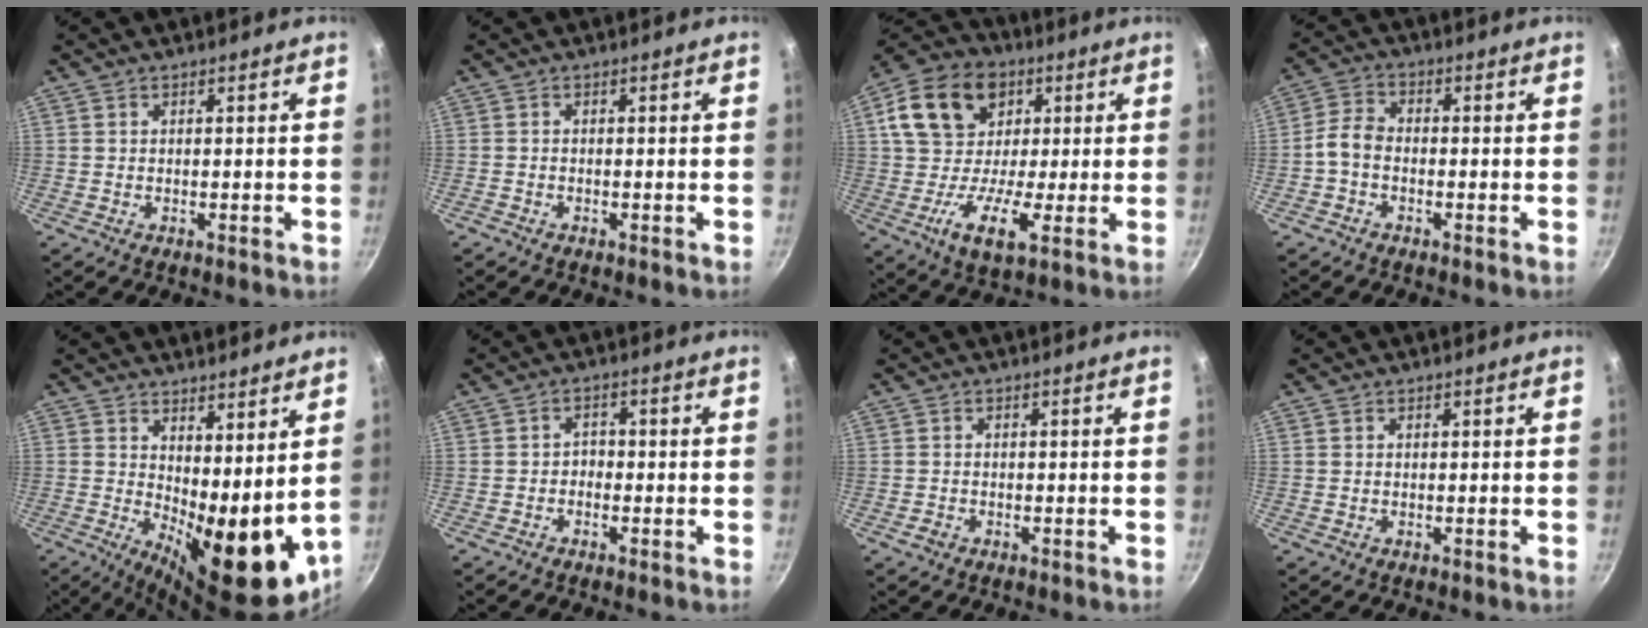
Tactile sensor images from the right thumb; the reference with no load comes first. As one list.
[{"total": 0.0}, {"total": 18.1, "force": [3.2, 13.4, 11.8], "torque": [-0.180, 0.016, 0.042]}, {"total": 4.1, "force": [-1.5, 2.8, 2.6], "torque": [-0.055, 0.026, -0.041]}, {"total": 15.5, "force": [3.1, 6.4, 13.8], "torque": [-0.156, -0.036, 0.059]}, {"total": 1.8, "force": [-0.9, 1.4, 0.7], "torque": [0.001, 0.011, -0.019]}, {"total": 1.2, "force": [-0.7, 1.0, 0.3], "torque": [-0.002, 0.004, -0.009]}, {"total": 0.0}]